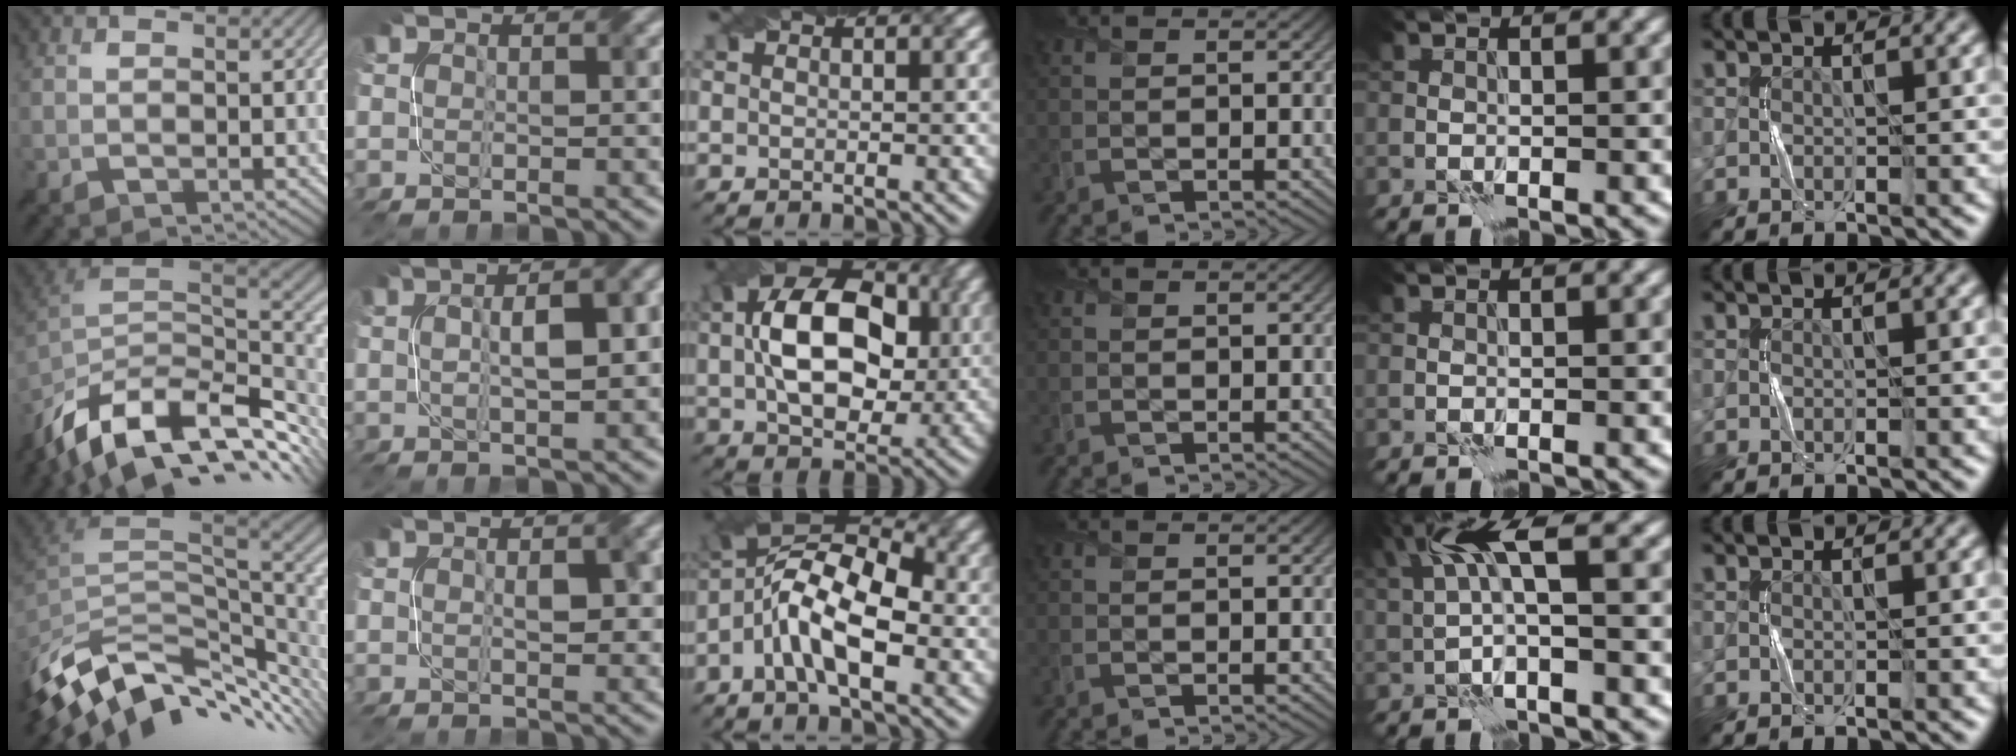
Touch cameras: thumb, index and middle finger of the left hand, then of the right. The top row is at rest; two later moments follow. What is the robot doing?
{"motion": "twist", "object": "screw"}